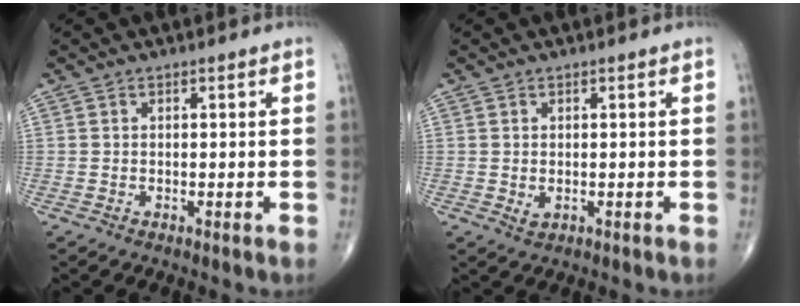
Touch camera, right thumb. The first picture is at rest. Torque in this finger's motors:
{"motor_torque": [-0.46, -0.17, -0.03, -0.02, 0.05]}